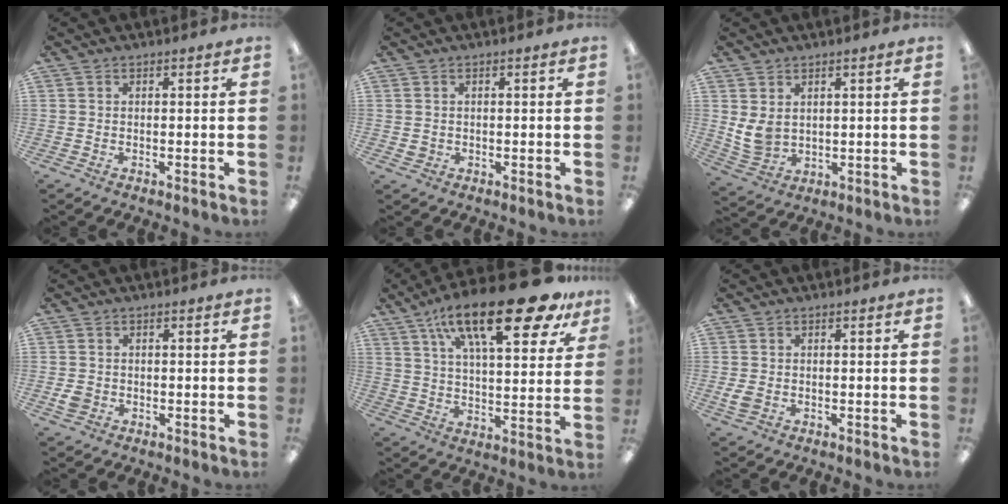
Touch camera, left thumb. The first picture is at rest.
{"total": 1.4, "force": [0.0, 1.2, 0.5], "torque": [-0.012, 0.005, -0.002]}
{"total": 5.4, "force": [2.2, 3.7, 3.3], "torque": [-0.078, -0.008, 0.043]}
{"total": 2.6, "force": [-0.7, 2.2, 1.2], "torque": [-0.028, 0.002, -0.015]}
{"total": 24.7, "force": [14.7, 8.3, 18.0], "torque": [-0.277, -0.074, 0.233]}
{"total": 3.3, "force": [-0.8, 2.3, 2.2], "torque": [-0.051, 0.001, -0.015]}